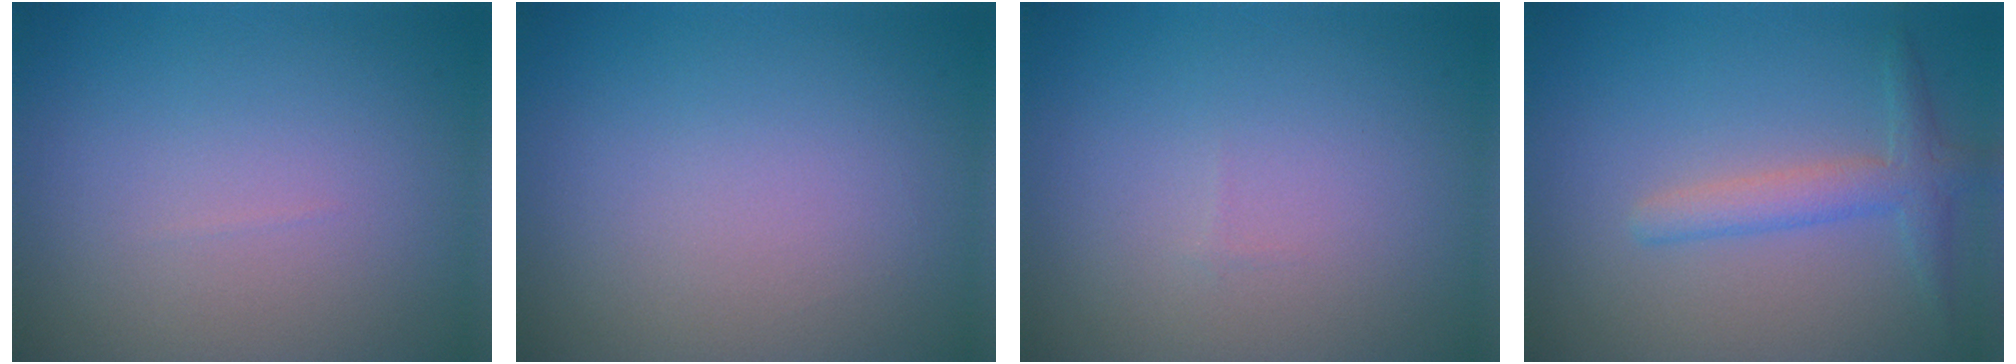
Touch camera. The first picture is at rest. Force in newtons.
{"total": 0.0}
{"total": 0.0}
{"total": 2.5, "press": 2.5, "slide": 0.1}